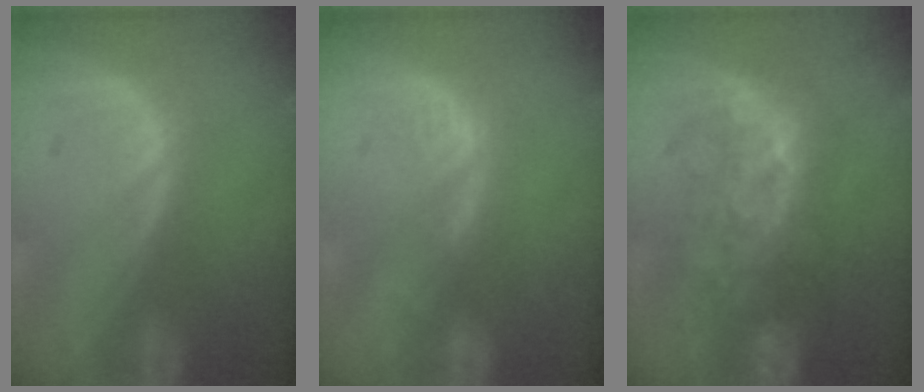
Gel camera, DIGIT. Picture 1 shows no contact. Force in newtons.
{"total": 2.7, "press": 2.1, "slide": 1.7}
{"total": 7.7, "press": 7.5, "slide": 1.4}